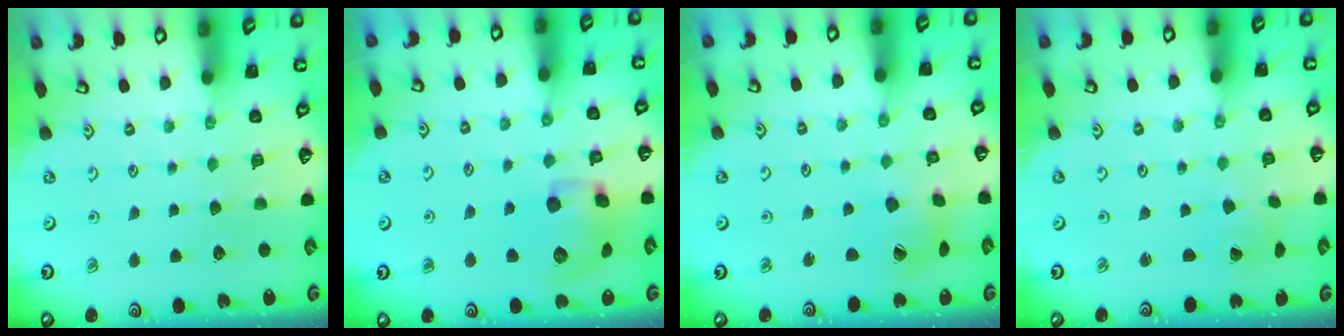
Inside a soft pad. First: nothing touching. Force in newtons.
{"total": 13.4, "press": 13.2, "slide": 2.0}
{"total": 7.4, "press": 7.3, "slide": 1.0}
{"total": 1.5, "press": 1.5, "slide": 0.3}